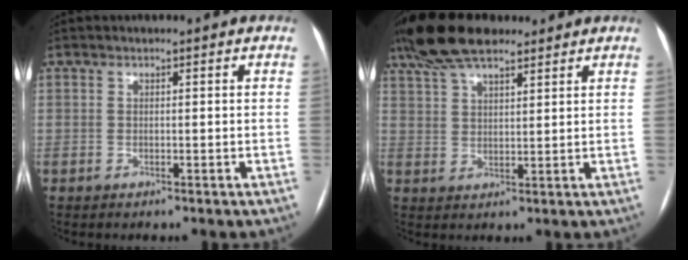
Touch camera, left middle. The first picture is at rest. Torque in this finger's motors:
{"motor_torque": [1.09, -1.06, 0.27, 0.05]}